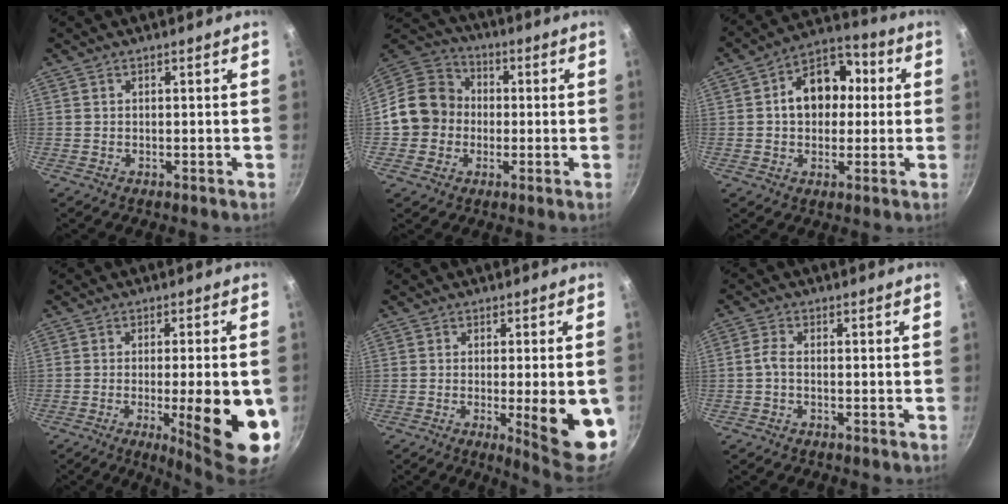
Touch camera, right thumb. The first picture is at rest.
{"total": 13.0, "force": [-1.0, 11.7, 5.5], "torque": [-0.066, 0.037, -0.036]}
{"total": 13.3, "force": [1.4, 9.9, 8.8], "torque": [-0.085, 0.029, 0.006]}
{"total": 16.2, "force": [-3.9, 3.9, 15.3], "torque": [-0.192, 0.002, -0.045]}
{"total": 13.1, "force": [-2.6, 2.9, 12.5], "torque": [-0.144, -0.002, -0.026]}
{"total": 2.2, "force": [-0.7, 1.0, 1.8], "torque": [-0.049, 0.011, -0.022]}